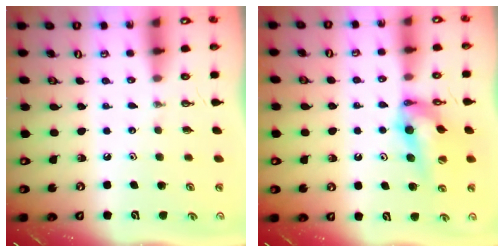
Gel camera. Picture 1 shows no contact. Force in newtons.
{"total": 12.3, "press": 11.7, "slide": 3.7}